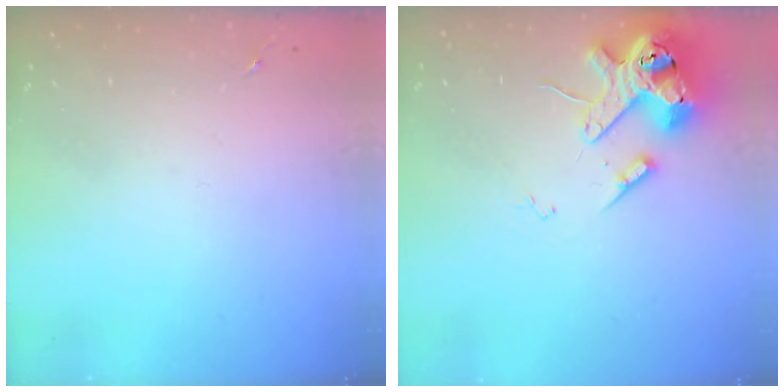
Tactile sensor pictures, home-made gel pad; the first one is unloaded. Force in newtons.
{"total": 15.0, "press": 14.9, "slide": 2.1}